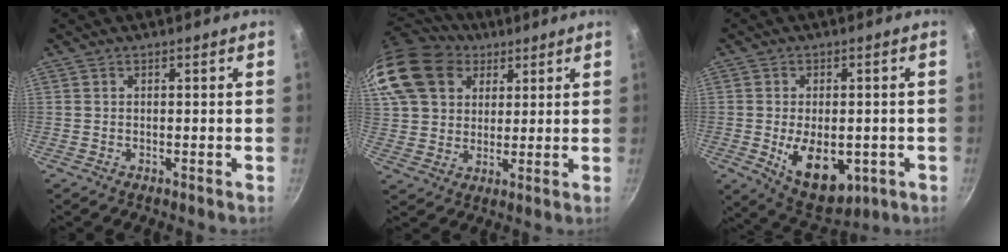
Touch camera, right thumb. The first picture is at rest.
{"total": 20.9, "force": [10.2, 15.5, 9.6], "torque": [-0.213, 0.015, 0.191]}
{"total": 12.6, "force": [-2.7, 7.5, 9.8], "torque": [-0.118, -0.005, -0.021]}